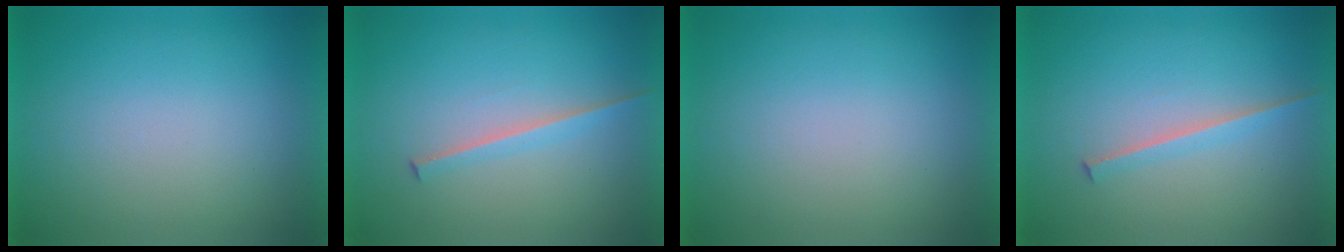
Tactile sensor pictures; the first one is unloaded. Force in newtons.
{"total": 1.6}
{"total": 1.4}
{"total": 1.8}